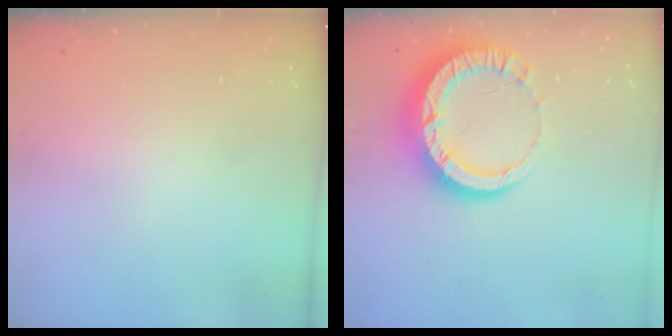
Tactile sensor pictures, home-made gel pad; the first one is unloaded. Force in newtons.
{"total": 12.8, "press": 12.8, "slide": 1.2}